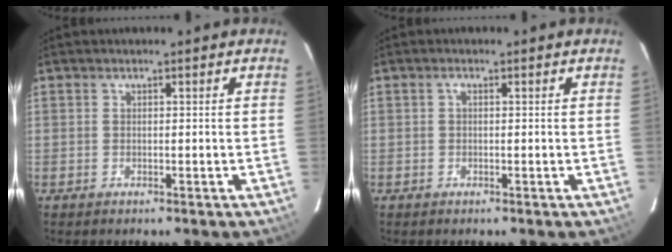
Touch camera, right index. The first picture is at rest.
{"total": 0.6, "force": [0.1, 0.3, 0.5], "torque": [-0.010, 0.004, 0.000]}